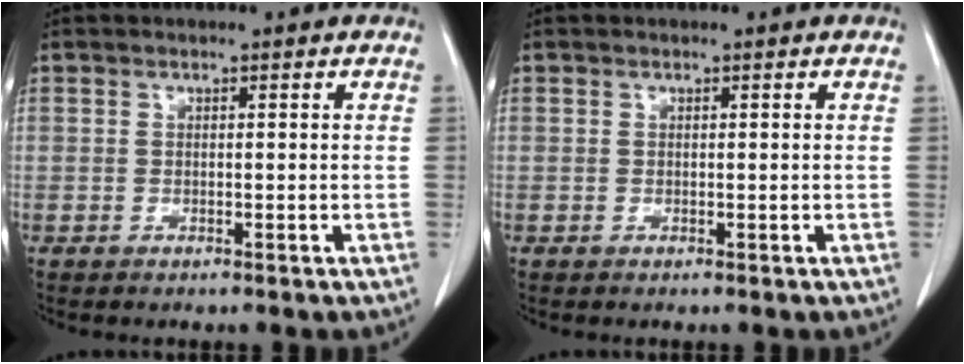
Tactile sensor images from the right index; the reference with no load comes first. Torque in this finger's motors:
{"motor_torque": [-0.15, 0.12, 0.00, 0.00]}